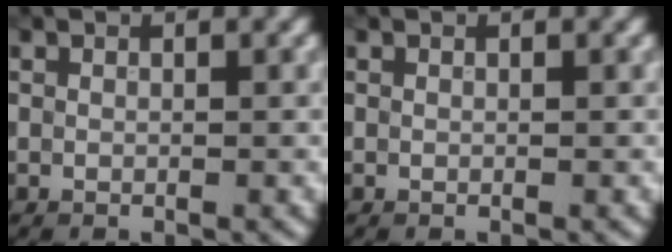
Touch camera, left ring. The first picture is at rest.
{"total": 0.0}